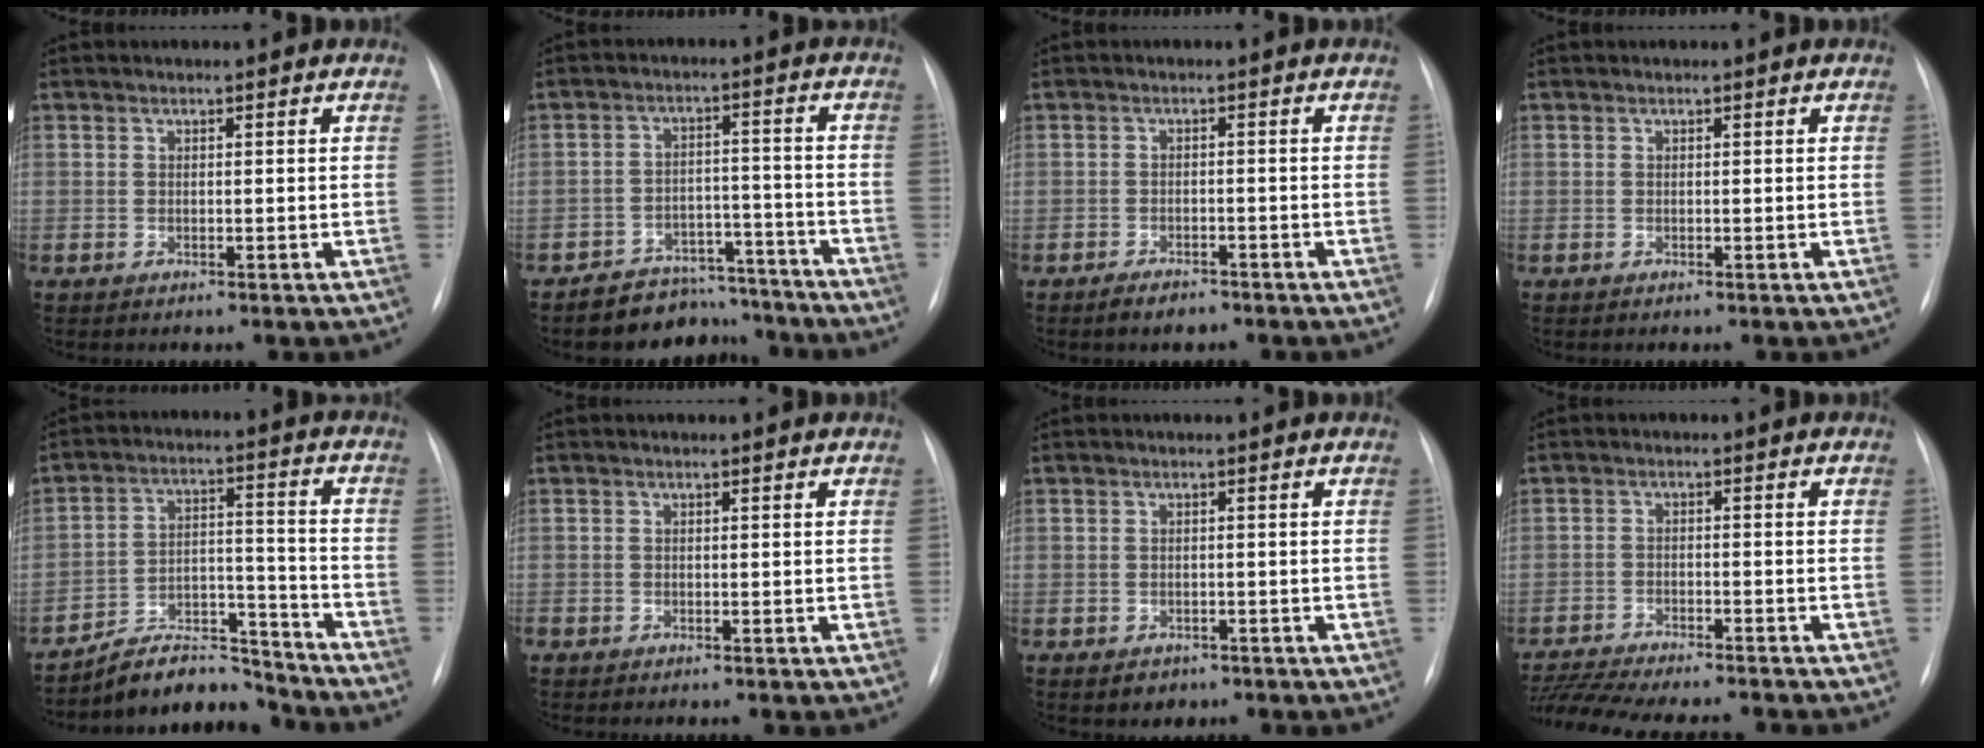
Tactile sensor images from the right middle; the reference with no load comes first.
{"total": 9.1, "force": [-8.1, 4.1, 0.1], "torque": [0.021, 0.041, -0.118]}
{"total": 2.8, "force": [-2.2, 1.2, 1.2], "torque": [-0.026, 0.000, -0.030]}
{"total": 0.0}
{"total": 10.2, "force": [-9.7, 2.6, 1.2], "torque": [-0.008, 0.052, -0.164]}
{"total": 0.8, "force": [-0.5, 0.6, 0.2], "torque": [-0.004, 0.004, -0.007]}
{"total": 2.4, "force": [-1.5, 1.8, 0.6], "torque": [-0.006, 0.004, -0.011]}
{"total": 16.1, "force": [-14.6, 2.4, 6.5], "torque": [-0.143, -0.016, -0.213]}